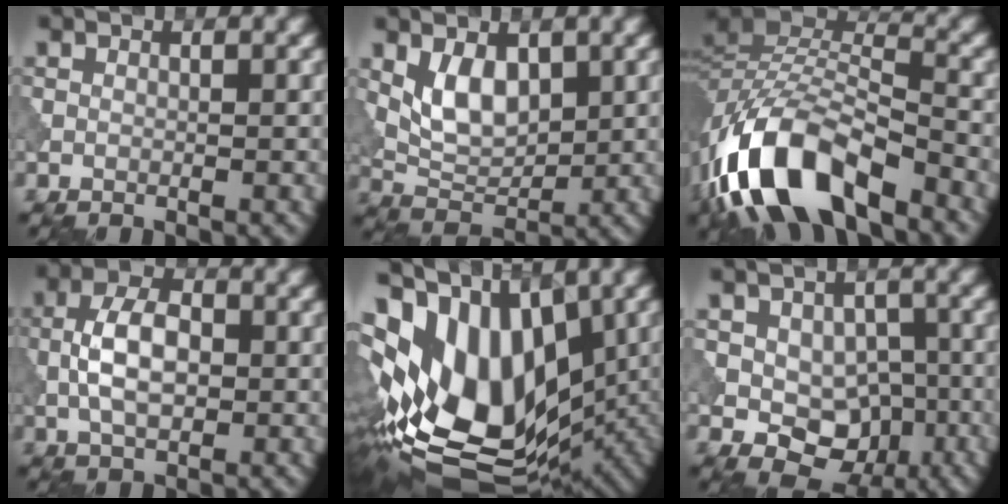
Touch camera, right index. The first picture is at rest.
{"total": 4.6, "force": [1.3, 2.6, 3.6], "torque": [-0.066, -0.005, 0.029]}
{"total": 11.8, "force": [-7.1, 5.1, 7.9], "torque": [-0.148, -0.002, -0.142]}
{"total": 5.2, "force": [-0.4, 2.8, 4.3], "torque": [-0.087, 0.004, -0.011]}
{"total": 16.4, "force": [0.6, 10.2, 12.9], "torque": [-0.224, -0.006, 0.026]}
{"total": 6.6, "force": [-1.4, 5.0, 4.2], "torque": [-0.052, -0.001, -0.018]}